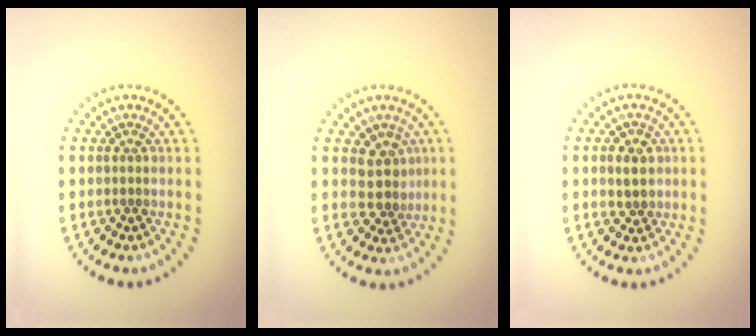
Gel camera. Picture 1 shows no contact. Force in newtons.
{"total": 3.0, "press": 2.5, "slide": 1.7}
{"total": 1.8, "press": 1.7, "slide": 0.5}